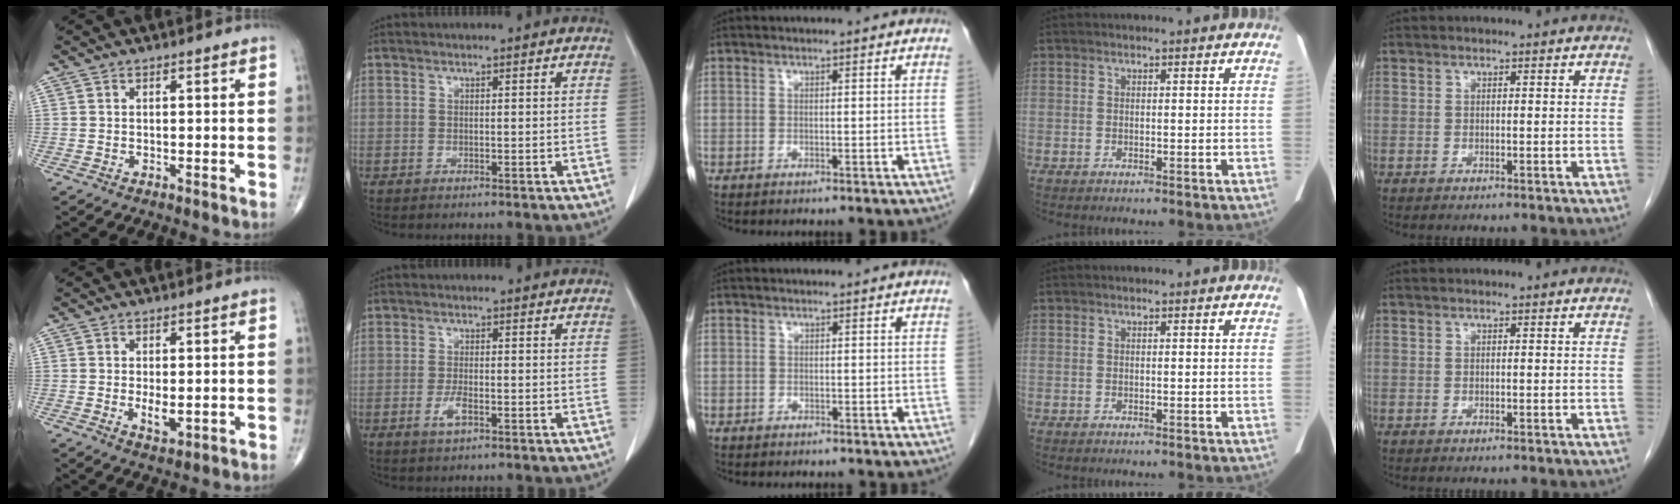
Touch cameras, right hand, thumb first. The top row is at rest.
{"thumb": {"total": 2.9, "force": [-0.3, 1.4, 2.6], "torque": [-0.048, -0.007, -0.004]}, "index": {"total": 2.8, "force": [-1.3, 0.8, 2.4], "torque": [-0.049, -0.001, -0.023]}, "middle": {"total": 1.1, "force": [-0.8, 0.7, 0.0], "torque": [-0.009, 0.004, -0.016]}}